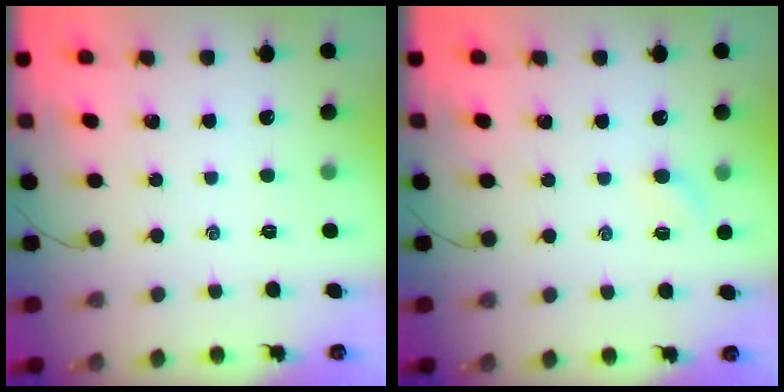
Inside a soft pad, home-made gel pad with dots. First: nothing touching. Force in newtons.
{"total": 3.6, "press": 3.4, "slide": 1.2}